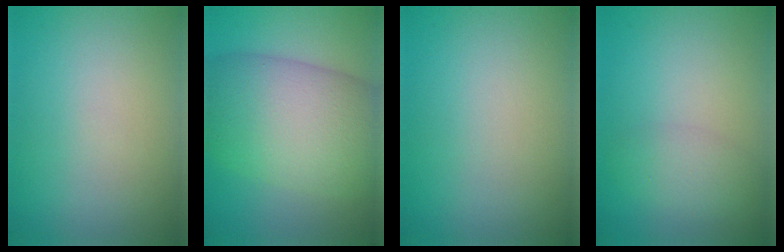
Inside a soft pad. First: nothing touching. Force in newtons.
{"total": 12.0, "press": 12.0, "slide": 0.3}
{"total": 0.0}
{"total": 2.2, "press": 2.2, "slide": 0.1}